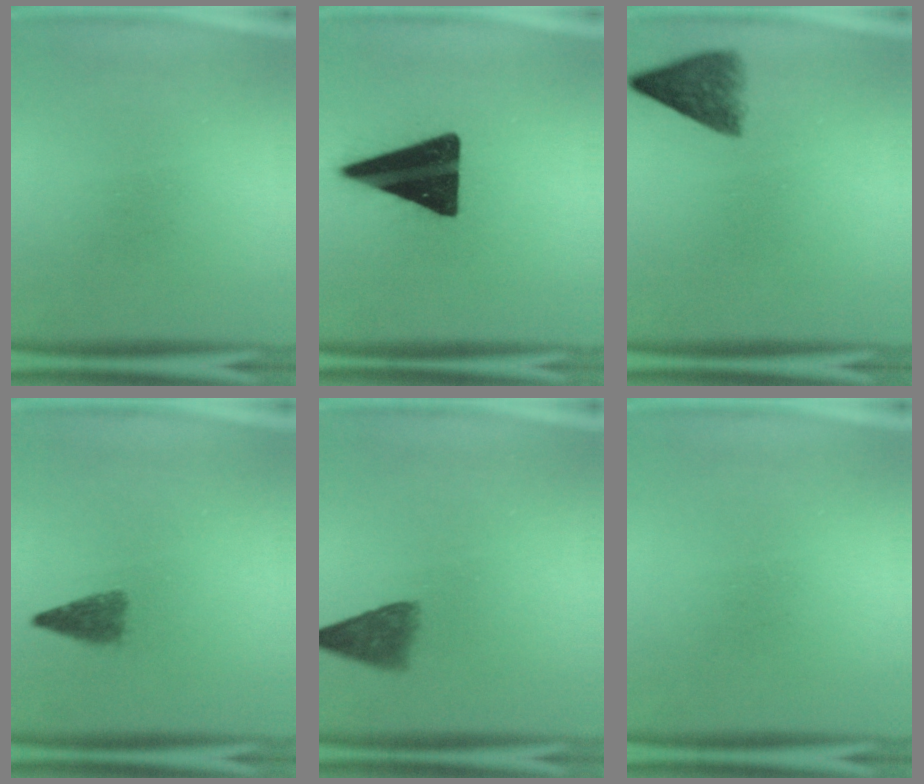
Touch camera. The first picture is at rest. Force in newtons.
{"total": 19.1}
{"total": 5.5}
{"total": 2.8}
{"total": 4.2}
{"total": 0.0}